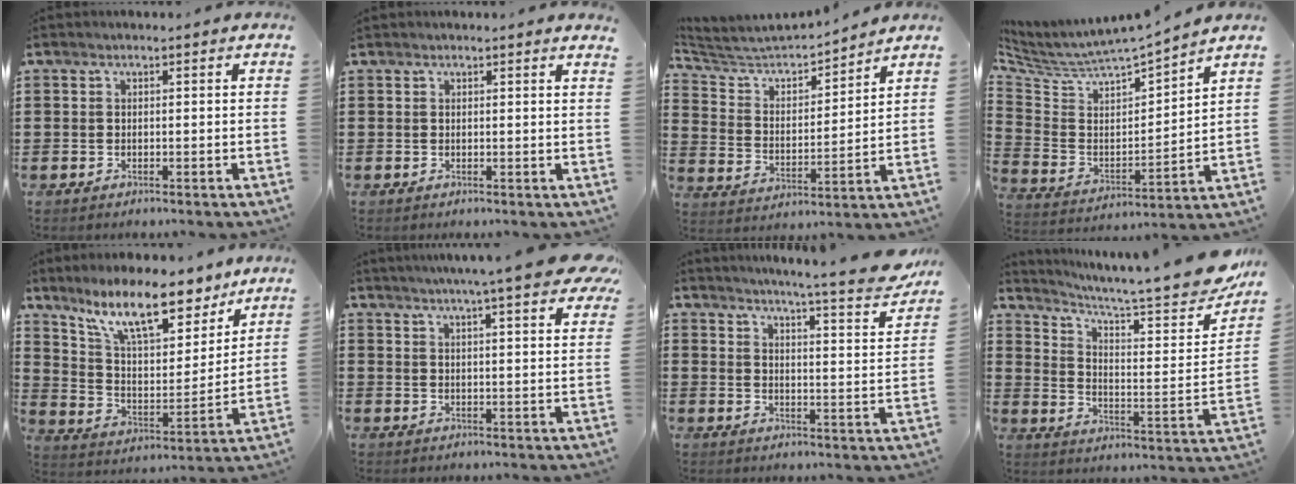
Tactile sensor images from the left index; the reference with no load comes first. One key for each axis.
{"total": 1.0, "fx": 0.9, "fy": -0.2, "fz": 0.4, "tx": -0.008, "ty": -0.003, "tz": 0.018}
{"total": 4.8, "fx": 4.5, "fy": 1.1, "fz": 1.4, "tx": -0.056, "ty": -0.035, "tz": 0.069}
{"total": 4.3, "fx": 4.0, "fy": 0.9, "fz": 1.3, "tx": -0.054, "ty": -0.045, "tz": 0.061}
{"total": 12.9, "fx": 9.7, "fy": 3.5, "fz": 7.8, "tx": -0.163, "ty": -0.039, "tz": 0.170}
{"total": 7.3, "fx": 6.0, "fy": -0.1, "fz": 4.2, "tx": -0.084, "ty": -0.021, "tz": 0.100}
{"total": 6.2, "fx": 5.4, "fy": -0.7, "fz": 2.9, "tx": -0.056, "ty": -0.047, "tz": 0.083}
{"total": 8.0, "fx": 6.4, "fy": 1.1, "fz": 4.6, "tx": -0.091, "ty": -0.057, "tz": 0.101}